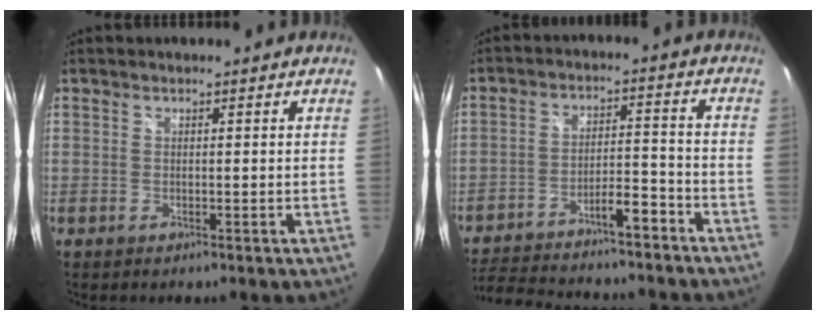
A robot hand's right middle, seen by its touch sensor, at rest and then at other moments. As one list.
[{"total": 17.5, "force": [-14.7, 4.3, 8.6], "torque": [-0.163, 0.016, -0.215]}]